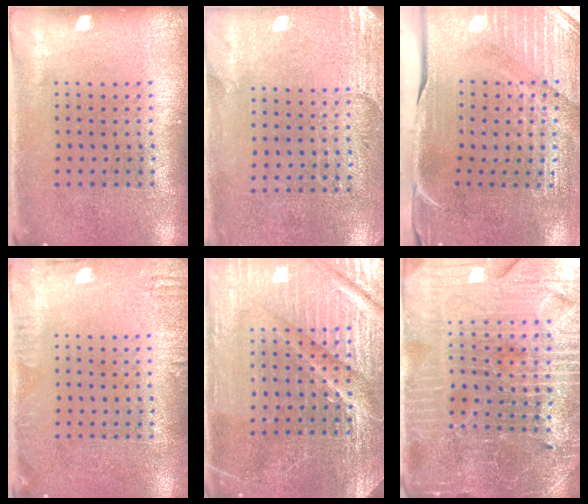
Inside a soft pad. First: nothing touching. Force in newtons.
{"total": 2.8, "press": 2.4, "slide": 1.4}
{"total": 4.5, "press": 3.9, "slide": 2.3}
{"total": 1.5, "press": 1.5, "slide": 0.2}
{"total": 5.2, "press": 4.9, "slide": 1.8}
{"total": 5.0, "press": 4.7, "slide": 1.7}